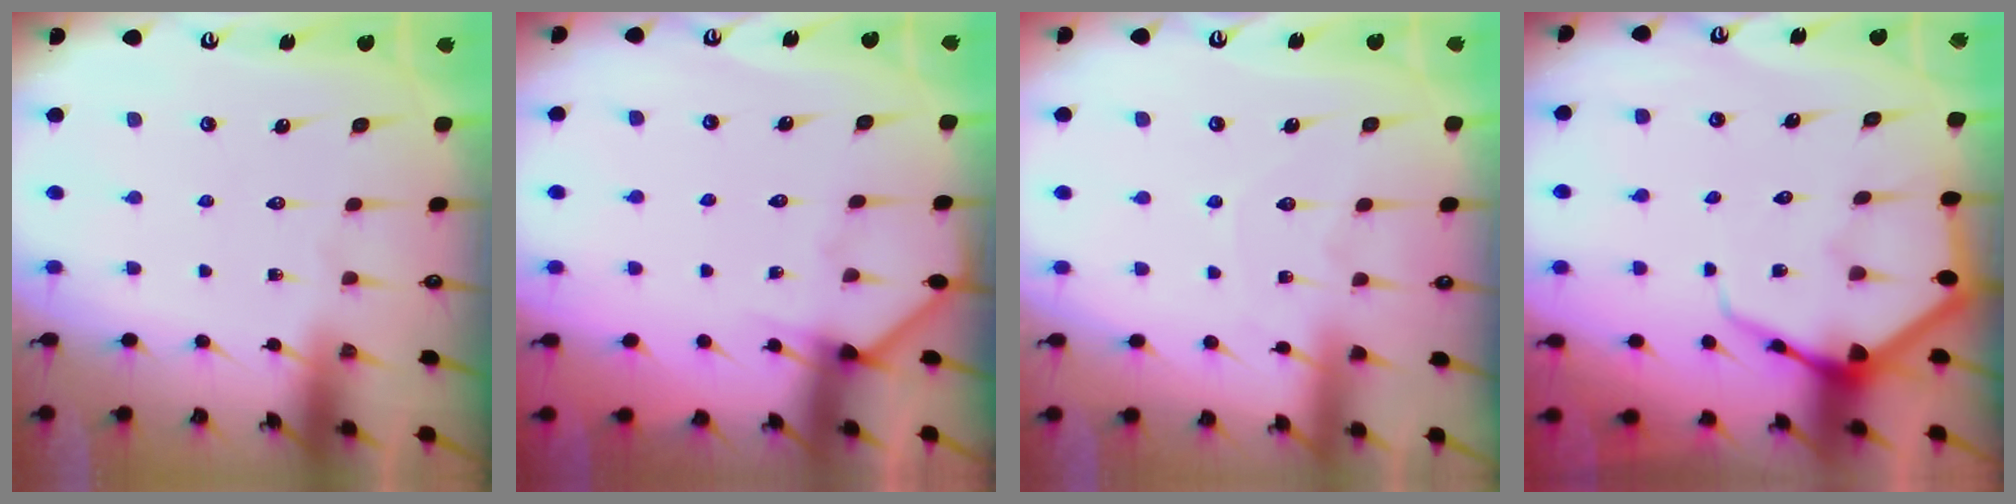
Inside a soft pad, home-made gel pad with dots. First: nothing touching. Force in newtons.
{"total": 3.0, "press": 3.0, "slide": 0.2}
{"total": 5.4, "press": 5.3, "slide": 0.5}
{"total": 6.9, "press": 6.8, "slide": 0.8}